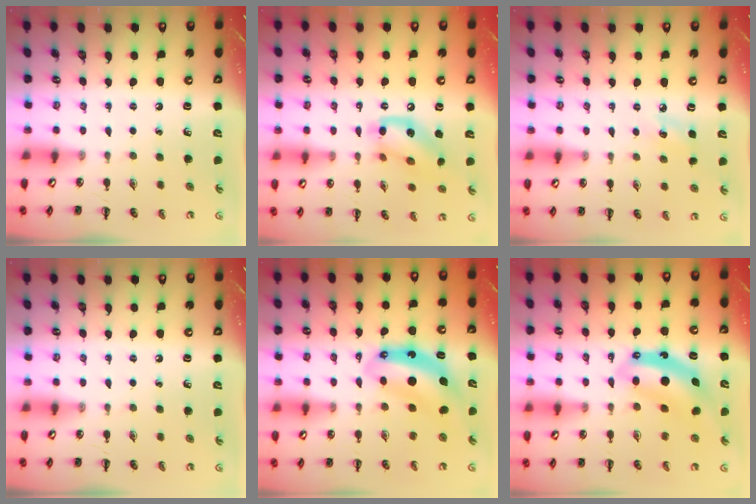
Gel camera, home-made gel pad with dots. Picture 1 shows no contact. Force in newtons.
{"total": 13.9, "press": 13.8, "slide": 1.1}
{"total": 4.8, "press": 4.6, "slide": 1.3}
{"total": 0.0}
{"total": 8.8, "press": 8.6, "slide": 1.9}
{"total": 7.1, "press": 7.0, "slide": 1.5}